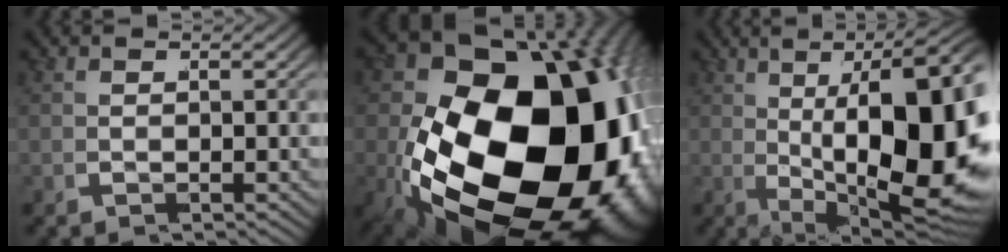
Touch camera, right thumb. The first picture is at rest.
{"total": 38.1, "force": [-3.5, 24.9, 28.6], "torque": [-0.462, -0.094, -0.006]}
{"total": 19.2, "force": [-0.7, 9.4, 16.7], "torque": [-0.247, -0.045, 0.025]}